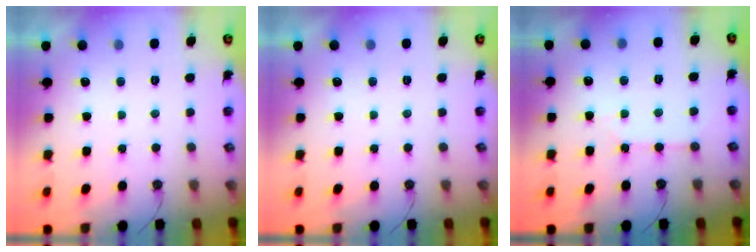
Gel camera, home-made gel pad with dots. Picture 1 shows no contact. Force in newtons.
{"total": 0.0}
{"total": 2.5, "press": 2.4, "slide": 0.4}